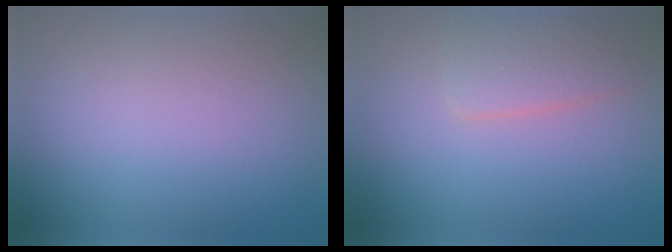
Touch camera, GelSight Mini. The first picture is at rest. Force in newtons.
{"total": 2.8, "press": 2.8, "slide": 0.1}